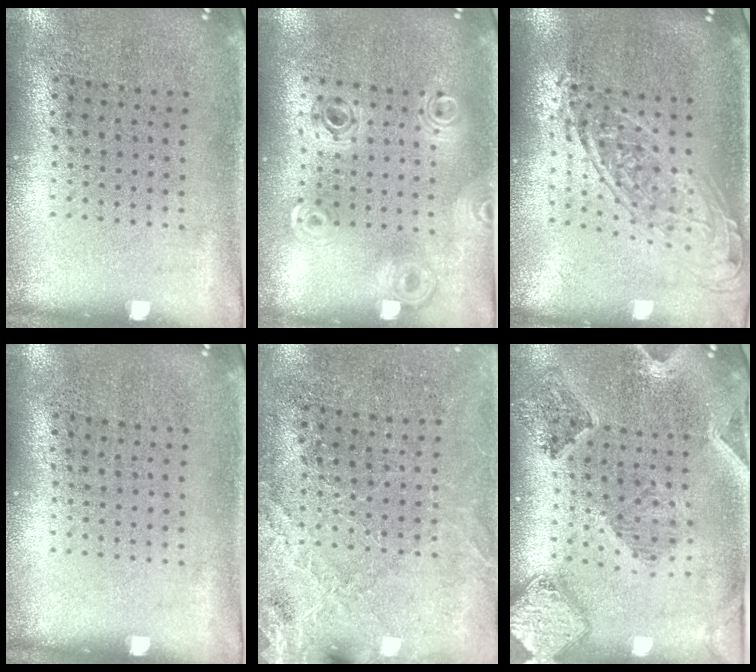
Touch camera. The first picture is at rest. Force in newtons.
{"total": 0.9, "press": 0.9, "slide": 0.0}
{"total": 1.8, "press": 1.4, "slide": 1.0}
{"total": 0.0}
{"total": 2.6, "press": 2.5, "slide": 0.7}
{"total": 1.6, "press": 1.6, "slide": 0.4}